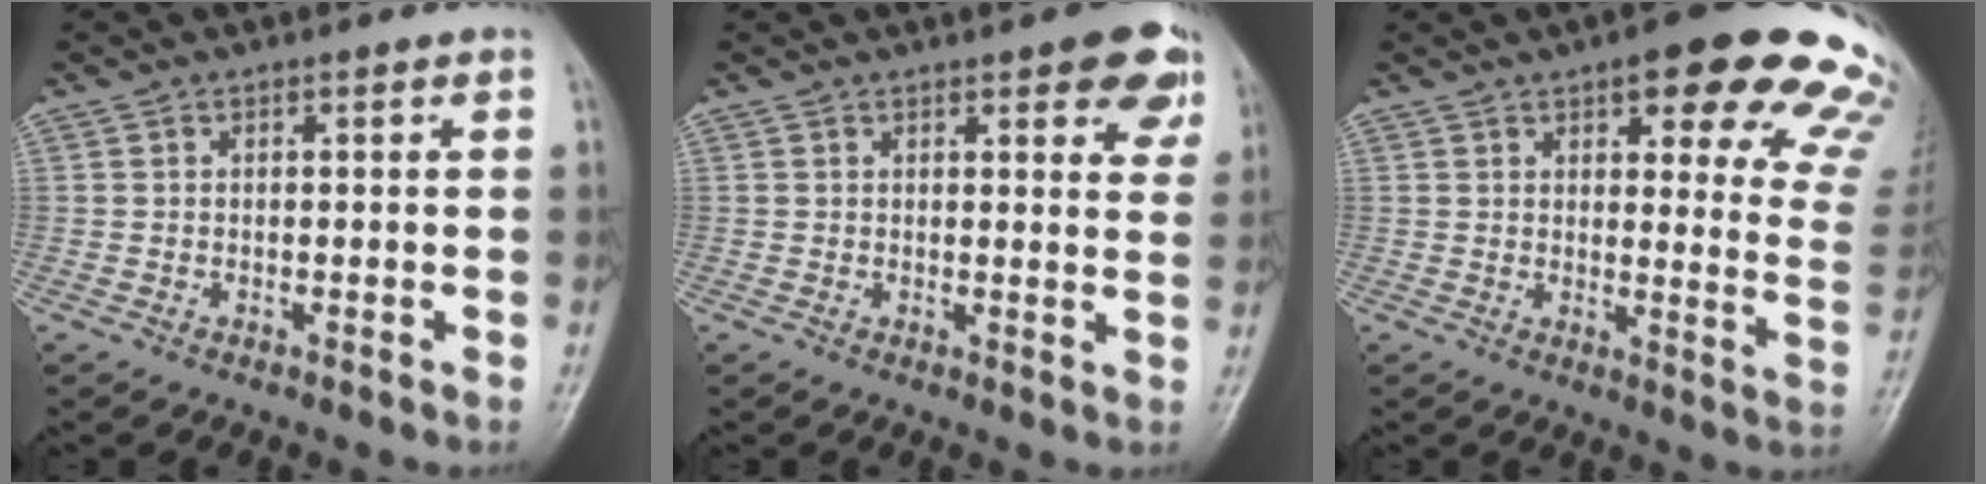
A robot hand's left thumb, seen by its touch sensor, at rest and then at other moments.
{"total": 8.5, "force": [4.8, 3.1, 6.3], "torque": [-0.043, -0.017, 0.052]}
{"total": 21.4, "force": [14.1, 6.8, 14.6], "torque": [-0.125, -0.055, 0.149]}